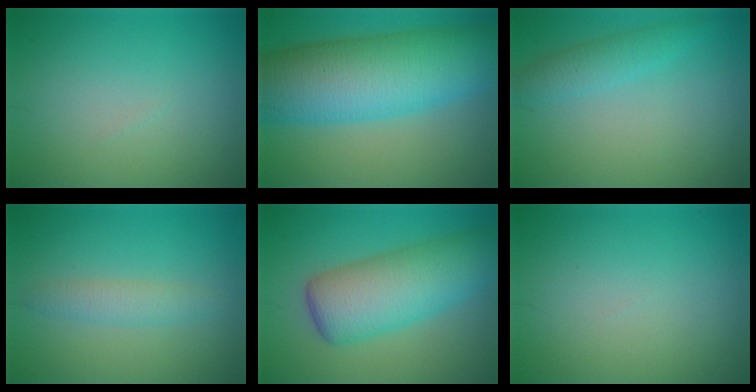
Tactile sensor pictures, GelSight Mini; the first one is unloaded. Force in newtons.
{"total": 12.7, "press": 12.7, "slide": 0.2}
{"total": 2.3, "press": 2.3, "slide": 0.0}
{"total": 1.9, "press": 1.9, "slide": 0.1}
{"total": 8.2, "press": 8.2, "slide": 0.3}
{"total": 0.0}